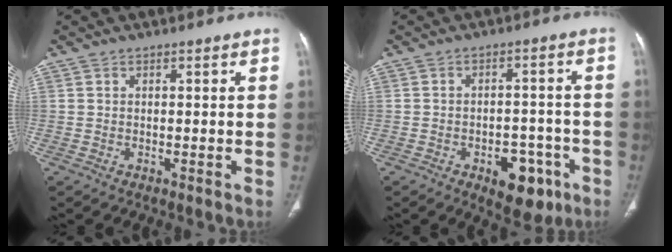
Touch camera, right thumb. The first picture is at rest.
{"total": 9.5, "force": [-4.6, 5.4, 6.2], "torque": [-0.051, 0.030, -0.053]}